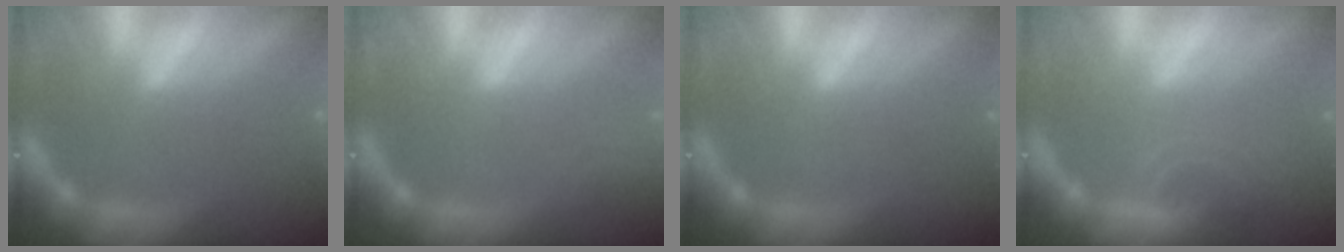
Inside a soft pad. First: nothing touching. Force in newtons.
{"total": 1.9}
{"total": 0.0}
{"total": 3.5}